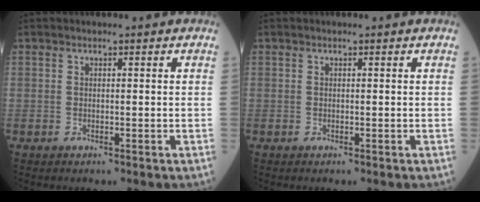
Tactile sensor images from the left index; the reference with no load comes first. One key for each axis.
{"total": 0.0}